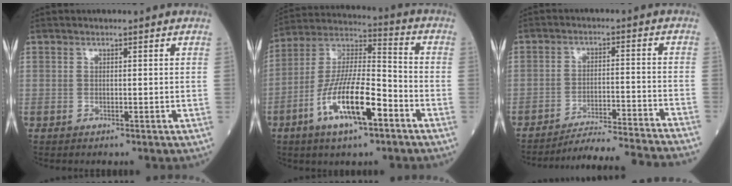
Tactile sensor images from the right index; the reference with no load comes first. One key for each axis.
{"total": 15.1, "fx": -6.4, "fy": 3.6, "fz": 13.1, "tx": -0.258, "ty": -0.001, "tz": -0.117}
{"total": 18.5, "fx": -17.5, "fy": -1.9, "fz": 5.4, "tx": -0.062, "ty": -0.034, "tz": -0.245}